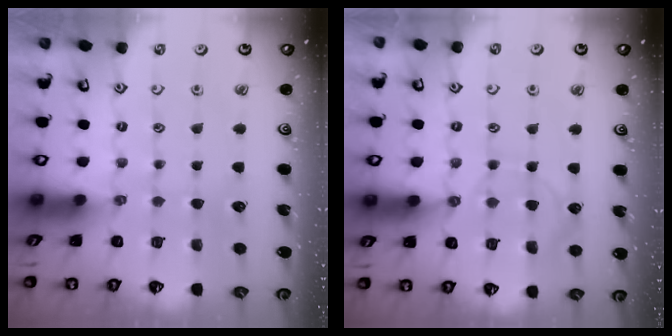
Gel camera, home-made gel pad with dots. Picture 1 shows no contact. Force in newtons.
{"total": 6.2, "press": 6.1, "slide": 0.7}